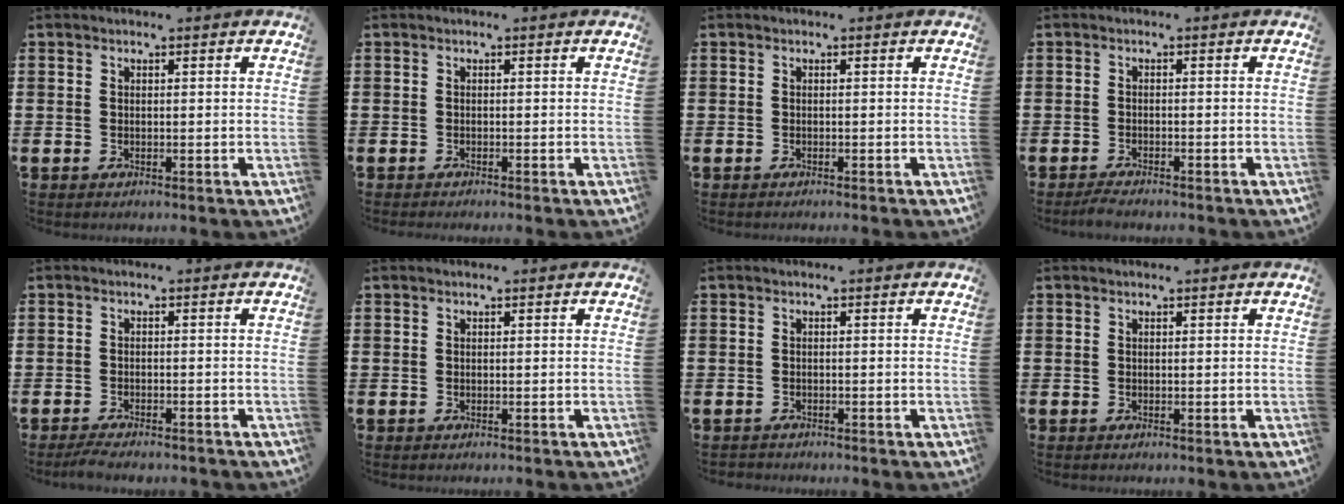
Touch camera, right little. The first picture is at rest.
{"total": 0.0}
{"total": 0.0}
{"total": 1.5, "force": [-1.4, 0.2, 0.6], "torque": [-0.012, 0.003, -0.028]}
{"total": 1.9, "force": [-1.7, 0.2, 0.7], "torque": [-0.013, 0.006, -0.035]}
{"total": 0.0}
{"total": 0.5, "force": [-0.5, 0.2, 0.0], "torque": [-0.002, -0.001, -0.011]}
{"total": 0.0}